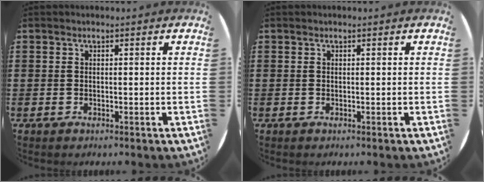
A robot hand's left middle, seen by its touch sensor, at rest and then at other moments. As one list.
[{"total": 0.0}]